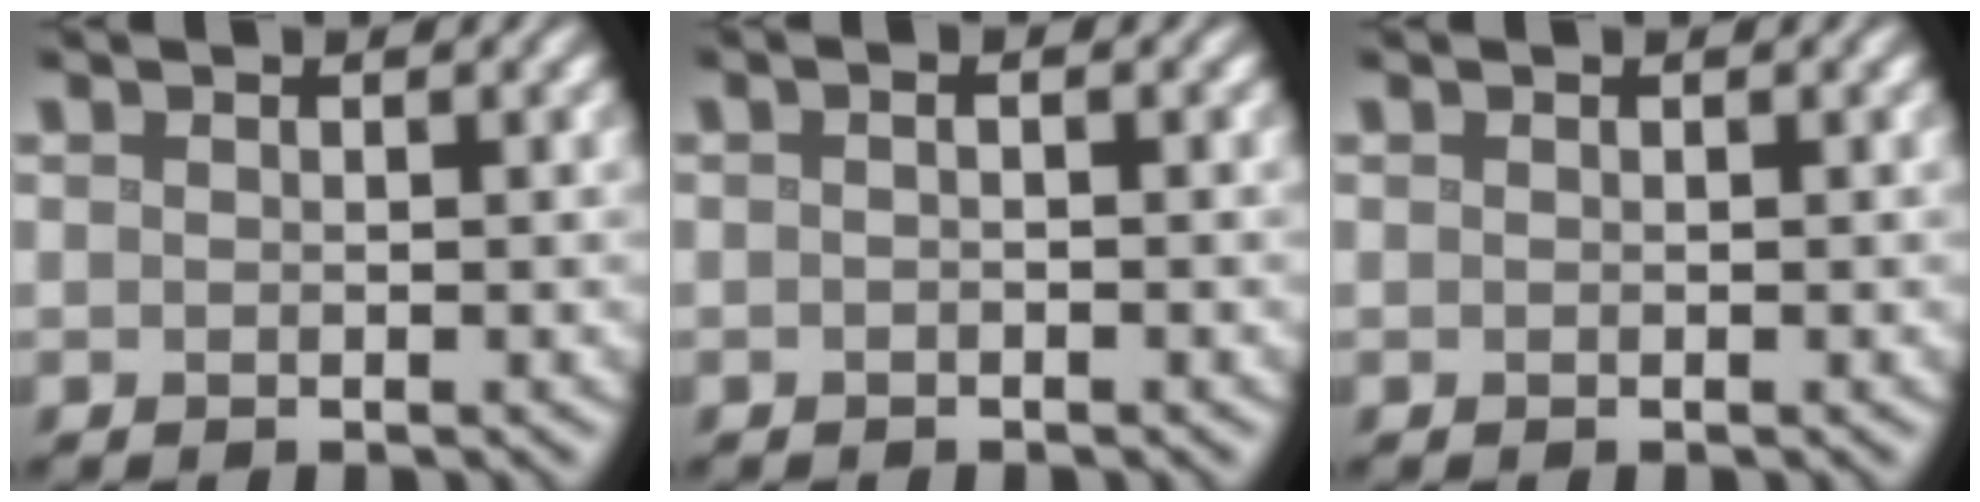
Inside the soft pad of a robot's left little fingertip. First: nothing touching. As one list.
[{"total": 1.0, "force": [-0.1, 0.2, 1.0], "torque": [-0.013, -0.005, -0.009]}, {"total": 0.0}]